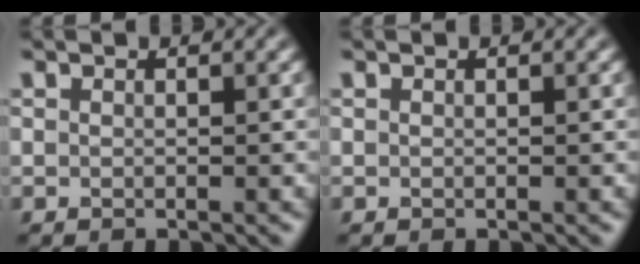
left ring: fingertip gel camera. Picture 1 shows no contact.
{"total": 0.0}